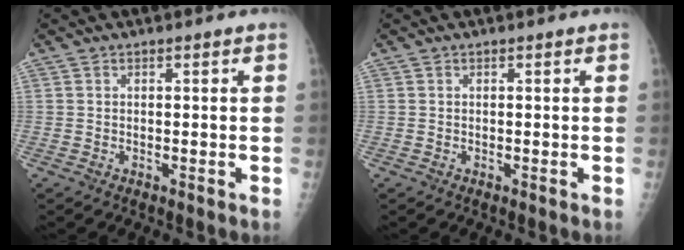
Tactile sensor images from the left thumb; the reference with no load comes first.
{"total": 0.0}